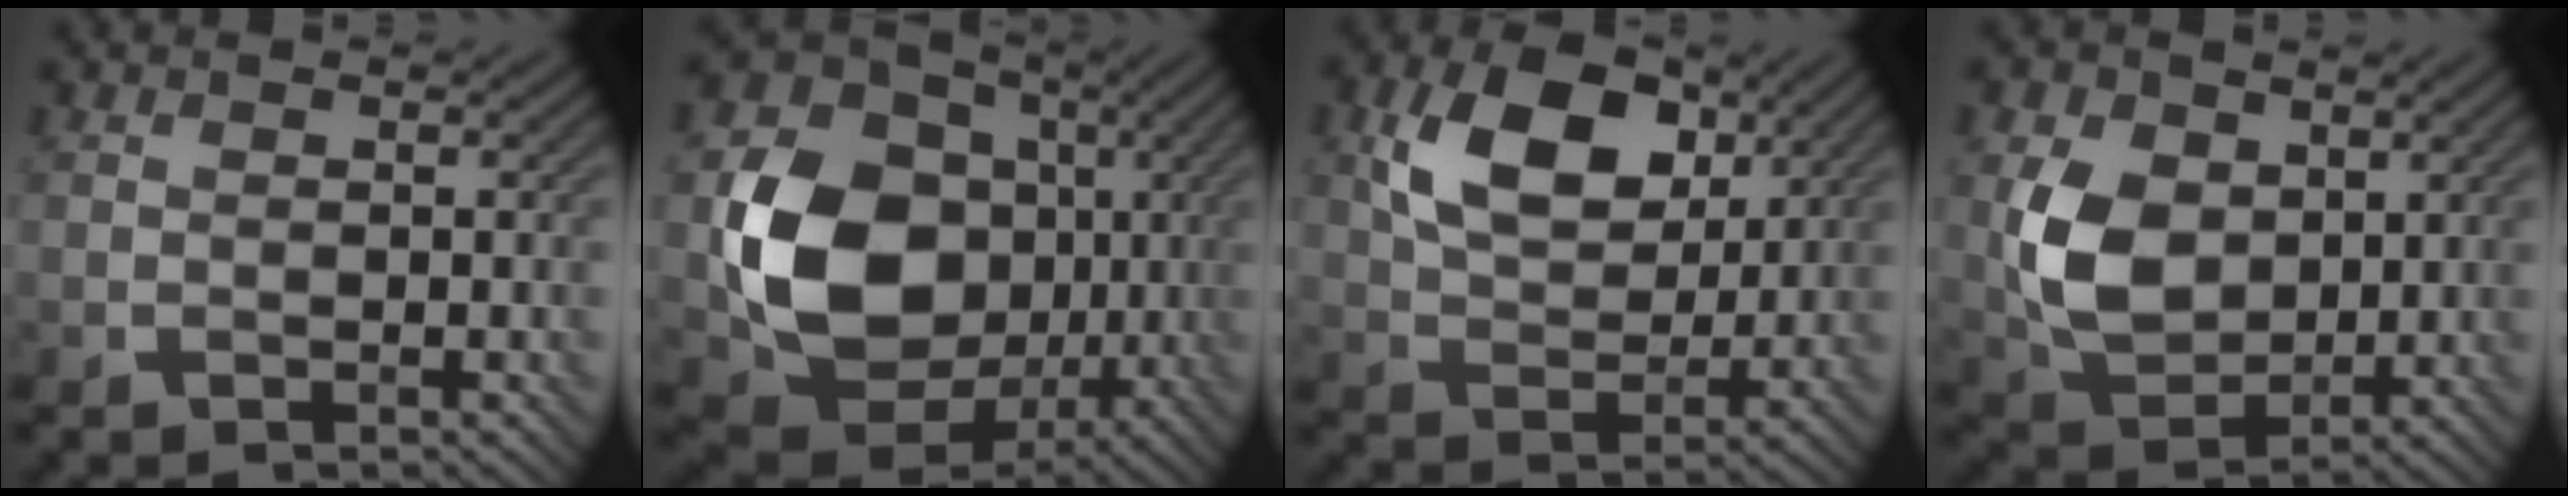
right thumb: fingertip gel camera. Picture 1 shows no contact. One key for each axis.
{"total": 14.6, "fx": -0.5, "fy": 12.0, "fz": 8.3, "tx": -0.171, "ty": -0.021, "tz": -0.008}
{"total": 10.5, "fx": 4.1, "fy": 6.6, "fz": 7.1, "tx": -0.145, "ty": 0.004, "tz": 0.072}
{"total": 8.7, "fx": 1.7, "fy": 6.3, "fz": 5.6, "tx": -0.132, "ty": -0.007, "tz": 0.037}